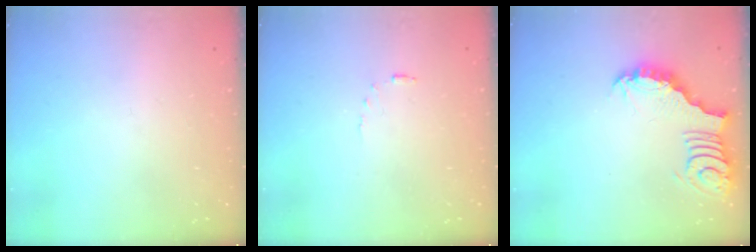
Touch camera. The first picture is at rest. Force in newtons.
{"total": 2.5, "press": 2.5, "slide": 0.5}
{"total": 3.7, "press": 3.6, "slide": 0.7}